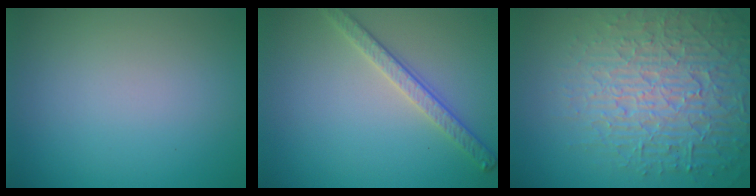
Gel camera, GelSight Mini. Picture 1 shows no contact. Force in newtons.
{"total": 2.8, "press": 2.7, "slide": 0.8}
{"total": 6.4, "press": 6.2, "slide": 1.7}